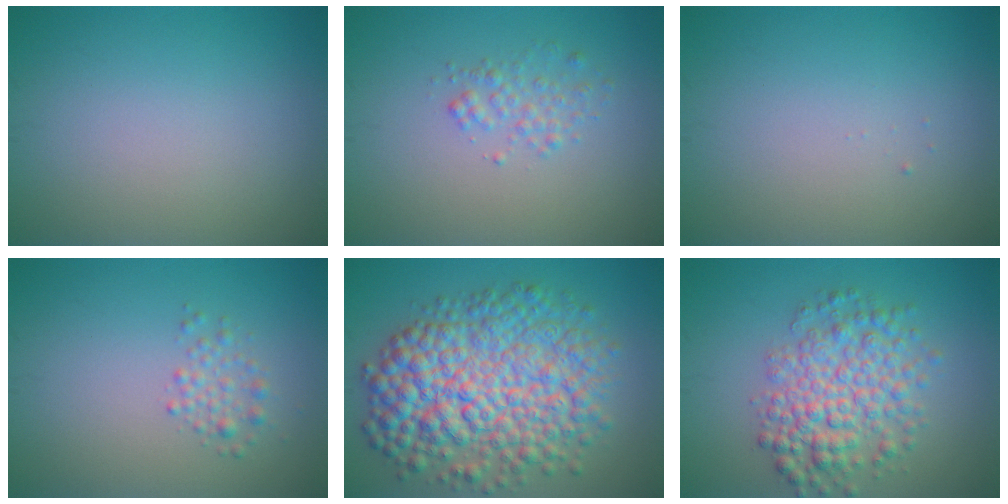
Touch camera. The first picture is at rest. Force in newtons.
{"total": 1.6, "press": 1.6, "slide": 0.1}
{"total": 0.0}
{"total": 1.6, "press": 1.6, "slide": 0.1}
{"total": 11.0, "press": 11.0, "slide": 0.1}
{"total": 5.9, "press": 5.9, "slide": 0.1}